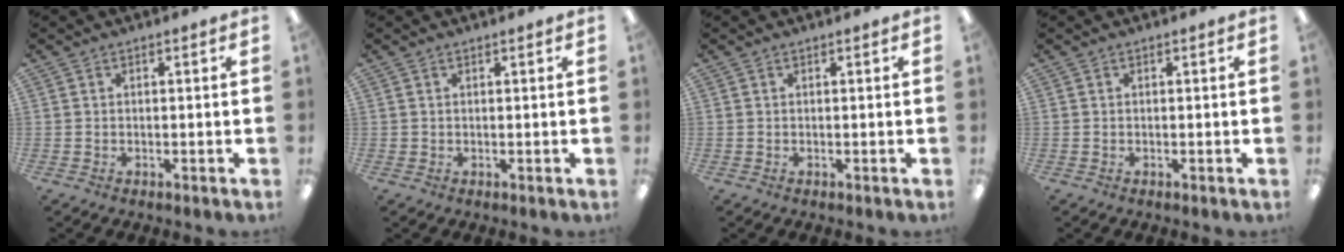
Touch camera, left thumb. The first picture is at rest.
{"total": 0.6, "force": [0.5, 0.3, 0.1], "torque": [-0.002, 0.001, 0.009]}
{"total": 0.0}
{"total": 0.0}